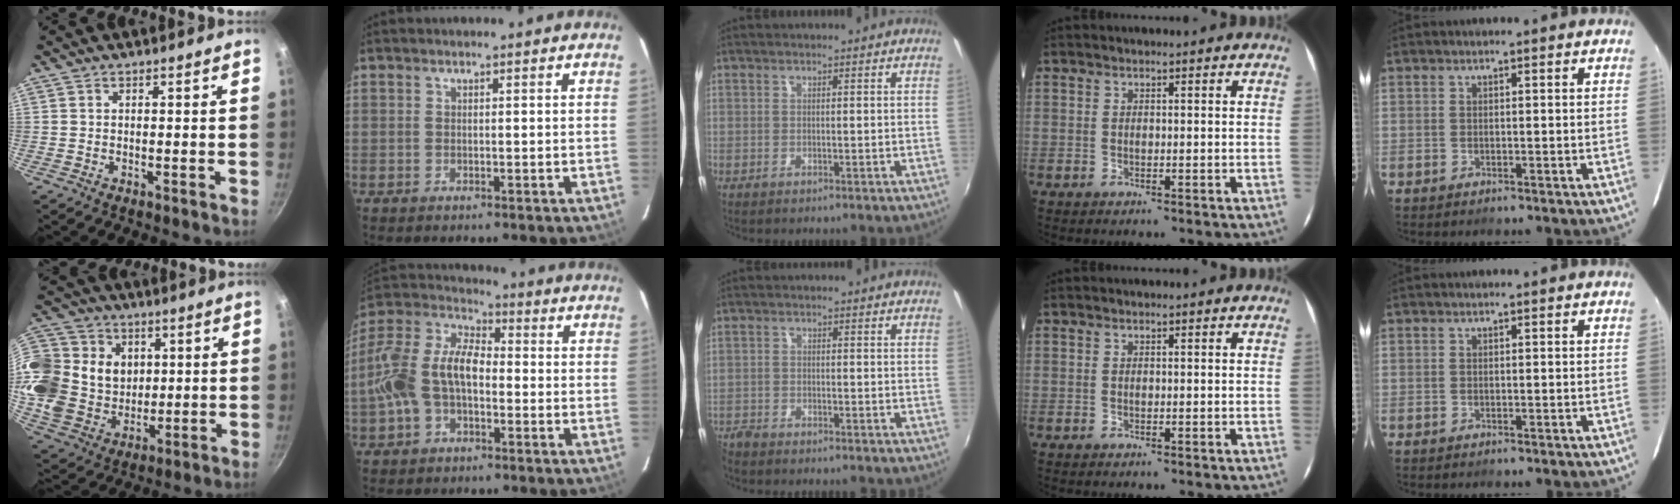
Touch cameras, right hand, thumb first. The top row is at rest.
{"thumb": {"total": 25.7, "force": [6.2, 21.6, 12.6], "torque": [-0.289, 0.014, 0.127]}, "index": {"total": 14.7, "force": [-2.8, 8.9, 11.4], "torque": [-0.240, 0.021, -0.058]}, "middle": {"total": 5.0, "force": [-4.7, 1.1, 1.2], "torque": [-0.049, -0.020, -0.088]}}